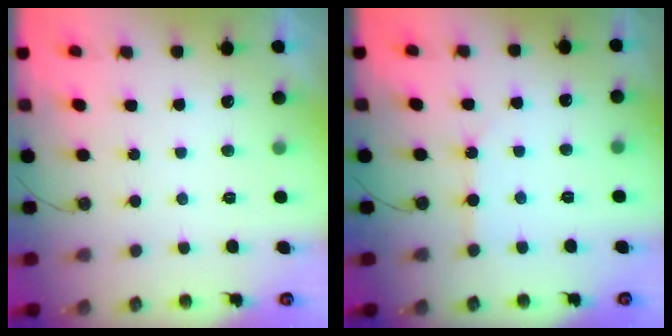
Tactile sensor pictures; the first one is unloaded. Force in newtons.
{"total": 3.8, "press": 3.8, "slide": 0.6}